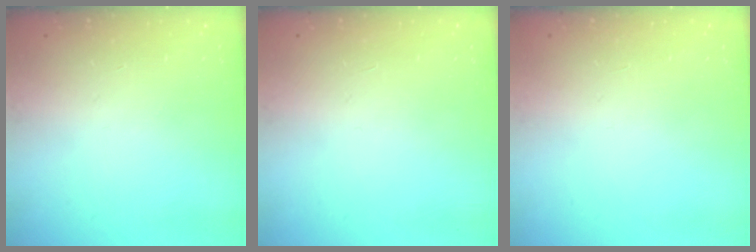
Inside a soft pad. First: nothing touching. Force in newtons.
{"total": 0.0}
{"total": 0.0}